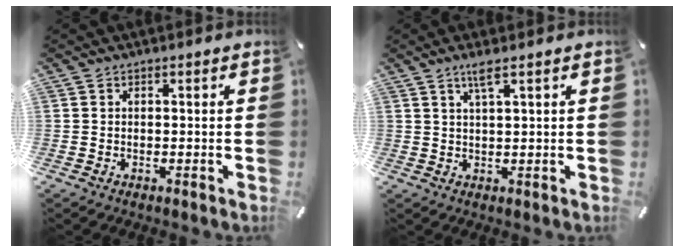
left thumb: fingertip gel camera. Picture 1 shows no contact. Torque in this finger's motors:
{"motor_torque": [0.16, -0.37, 0.14, 0.12, 0.01]}